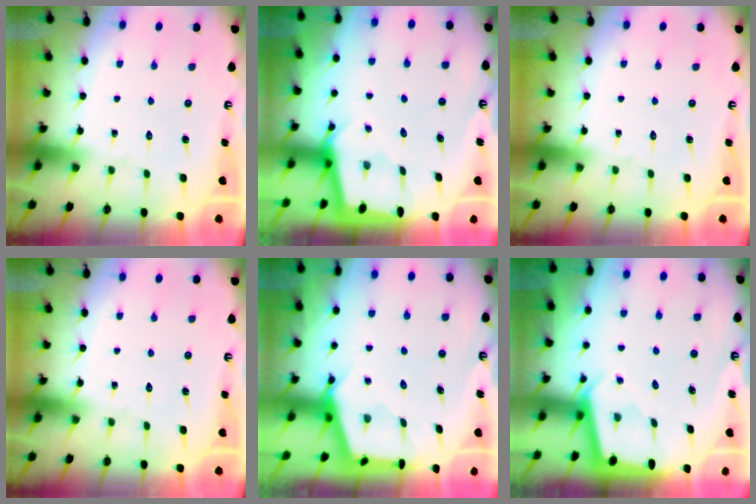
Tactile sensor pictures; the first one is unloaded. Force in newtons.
{"total": 2.3, "press": 2.3, "slide": 0.3}
{"total": 0.0}
{"total": 0.0}
{"total": 2.7, "press": 2.7, "slide": 0.4}
{"total": 2.2, "press": 2.2, "slide": 0.2}